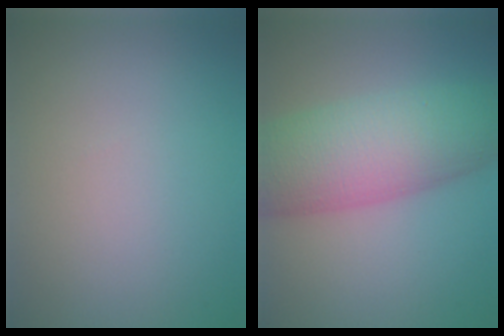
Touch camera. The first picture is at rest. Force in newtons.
{"total": 10.0, "press": 10.0, "slide": 0.3}